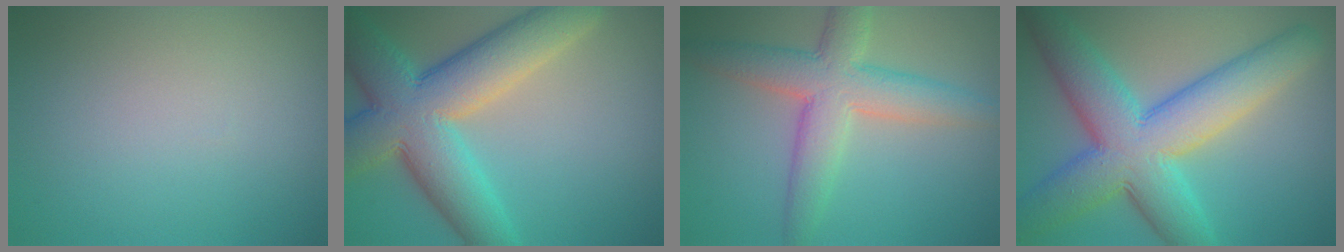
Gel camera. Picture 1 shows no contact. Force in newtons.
{"total": 11.0, "press": 10.9, "slide": 0.5}
{"total": 6.3, "press": 6.3, "slide": 0.1}
{"total": 10.9, "press": 10.9, "slide": 0.1}